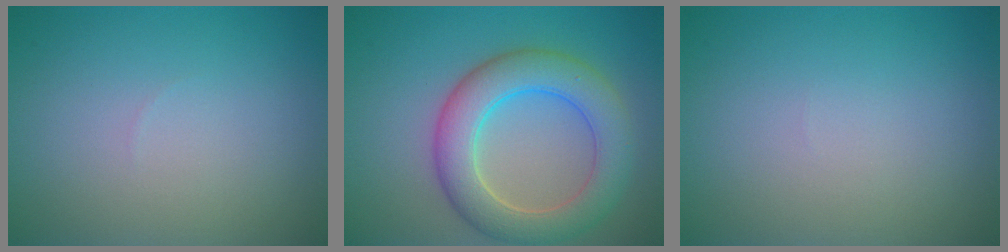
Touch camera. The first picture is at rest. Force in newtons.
{"total": 6.6, "press": 6.6, "slide": 0.2}
{"total": 0.0}